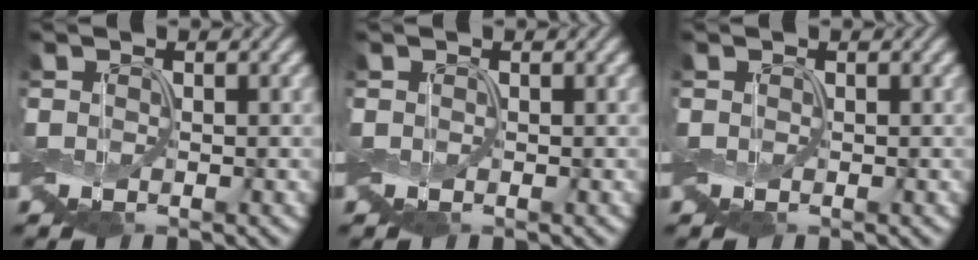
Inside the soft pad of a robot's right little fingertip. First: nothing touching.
{"total": 0.0}
{"total": 0.0}